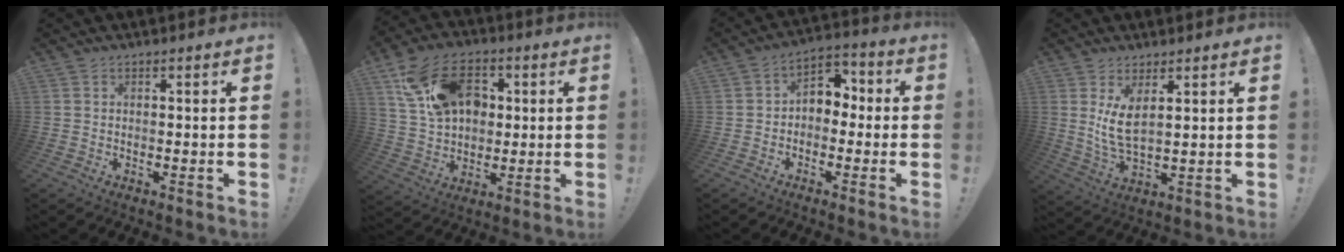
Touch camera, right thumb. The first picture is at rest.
{"total": 18.3, "force": [6.4, 13.2, 10.9], "torque": [-0.175, -0.011, 0.124]}
{"total": 5.8, "force": [-1.4, 4.9, 2.9], "torque": [-0.036, 0.016, -0.021]}
{"total": 7.7, "force": [3.4, 2.7, 6.4], "torque": [-0.122, -0.025, 0.058]}